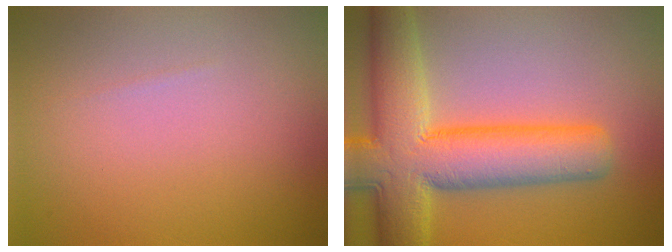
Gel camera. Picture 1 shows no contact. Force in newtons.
{"total": 11.3, "press": 11.3, "slide": 0.7}